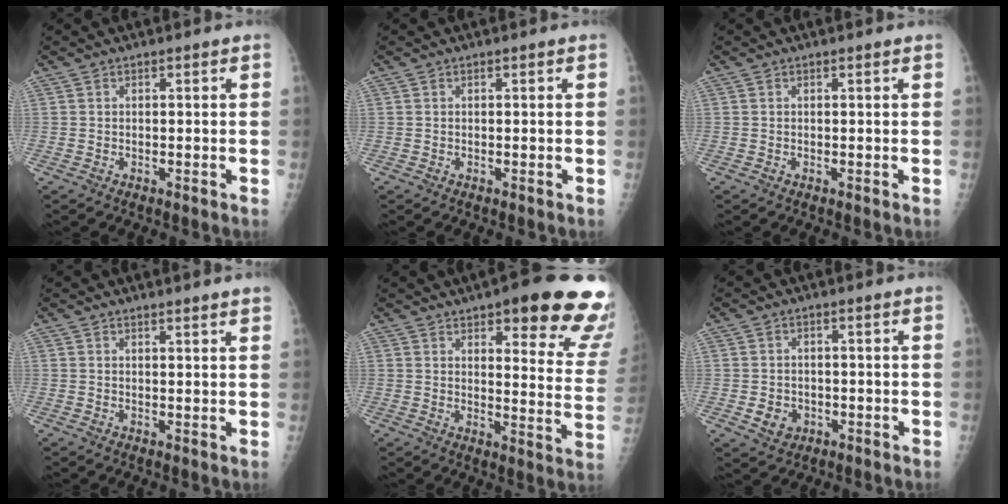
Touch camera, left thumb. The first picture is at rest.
{"total": 0.0}
{"total": 0.0}
{"total": 2.7, "force": [2.4, -0.2, 1.2], "torque": [-0.010, -0.010, 0.027]}
{"total": 21.5, "force": [13.8, 5.9, 15.4], "torque": [-0.154, -0.061, 0.163]}
{"total": 3.5, "force": [-0.8, 2.9, 1.6], "torque": [-0.017, 0.001, -0.002]}